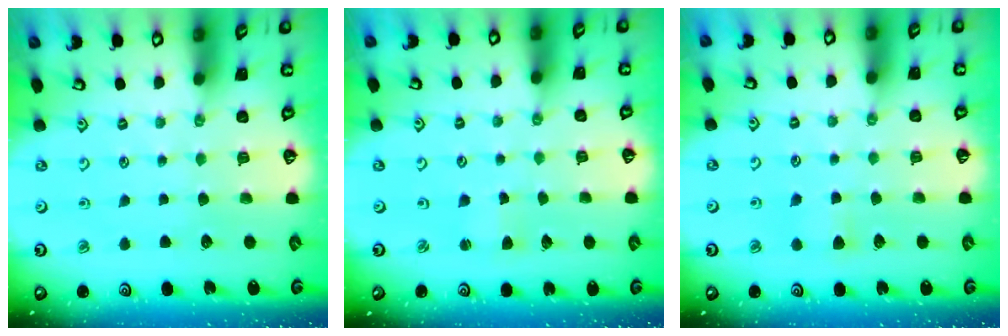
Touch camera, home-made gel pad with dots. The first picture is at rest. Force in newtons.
{"total": 2.2, "press": 2.2, "slide": 0.3}
{"total": 4.8, "press": 4.7, "slide": 1.0}